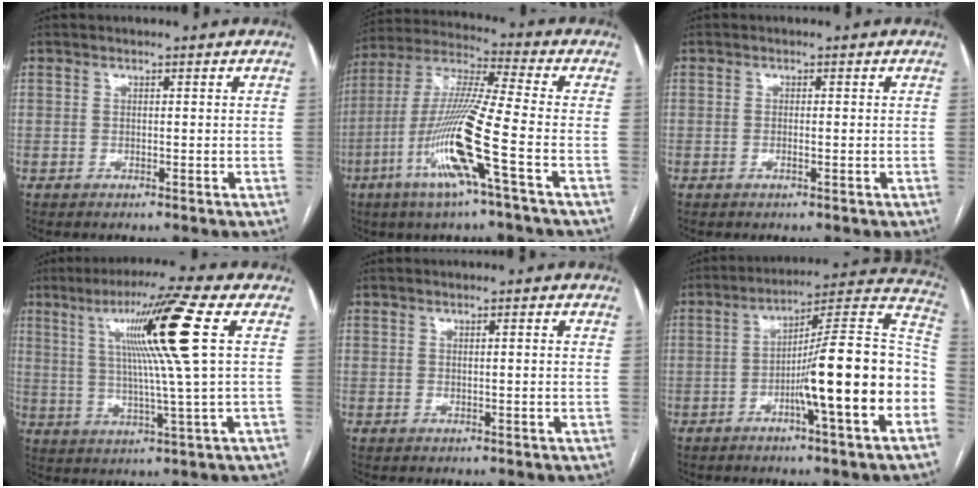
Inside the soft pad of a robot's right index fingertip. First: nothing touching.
{"total": 15.2, "force": [-5.8, -0.7, 14.0], "torque": [-0.289, -0.011, -0.116]}
{"total": 0.6, "force": [-0.2, 0.0, 0.6], "torque": [-0.012, 0.002, -0.002]}
{"total": 13.0, "force": [3.9, -2.2, 12.2], "torque": [-0.206, 0.010, 0.068]}
{"total": 1.1, "force": [0.4, 0.0, 1.0], "torque": [-0.020, 0.006, 0.004]}
{"total": 18.1, "force": [-5.0, 0.2, 17.4], "torque": [-0.230, 0.022, -0.078]}